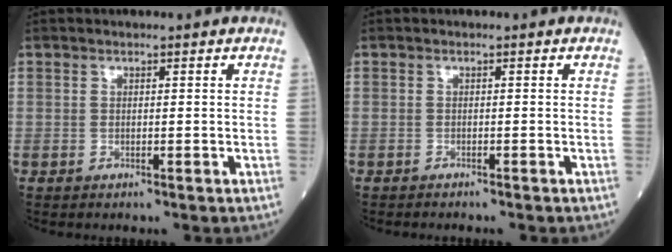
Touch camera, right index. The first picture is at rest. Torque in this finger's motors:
{"motor_torque": [-0.02, 0.00, -0.05, -0.03]}